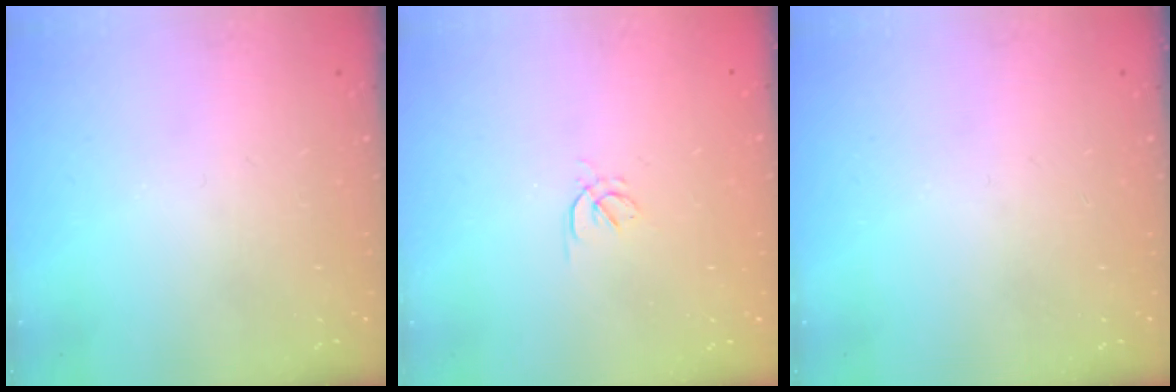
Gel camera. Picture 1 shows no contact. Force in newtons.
{"total": 1.7, "press": 1.6, "slide": 0.5}
{"total": 0.0}